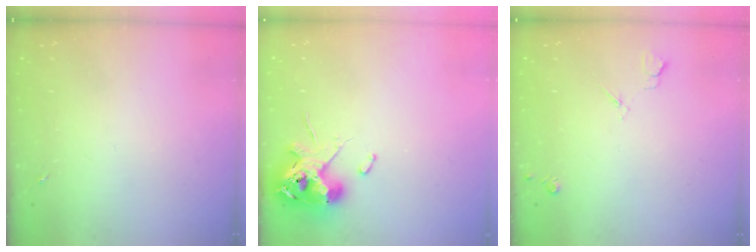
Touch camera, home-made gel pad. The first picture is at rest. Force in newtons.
{"total": 12.0, "press": 11.9, "slide": 1.9}
{"total": 4.1, "press": 4.0, "slide": 0.7}